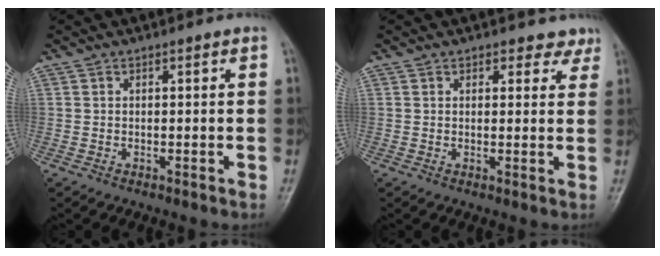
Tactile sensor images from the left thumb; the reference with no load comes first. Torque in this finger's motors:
{"motor_torque": [-0.09, -0.04, -0.69, -0.11, -0.03]}